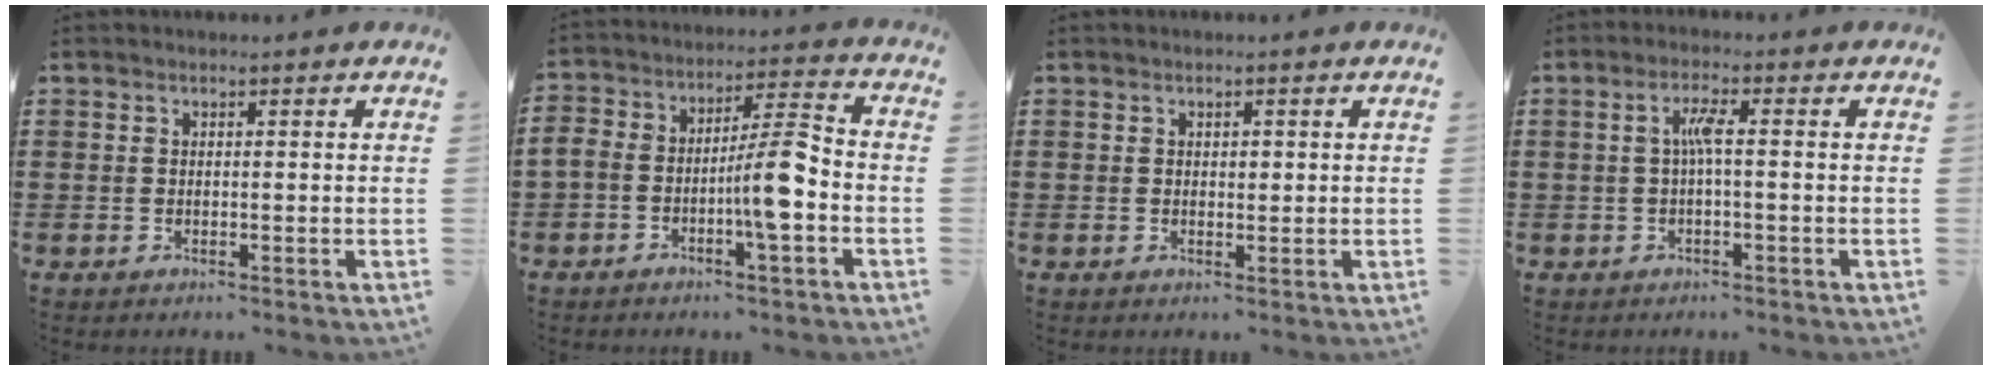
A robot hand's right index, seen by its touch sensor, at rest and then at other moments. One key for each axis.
{"total": 8.6, "fx": -3.3, "fy": 2.3, "fz": 7.5, "tx": -0.133, "ty": 0.011, "tz": -0.061}
{"total": 0.8, "fx": 0.3, "fy": 0.5, "fz": 0.5, "tx": -0.010, "ty": 0.005, "tz": 0.005}
{"total": 3.2, "fx": -0.1, "fy": 0.2, "fz": 3.2, "tx": -0.064, "ty": 0.002, "tz": -0.007}